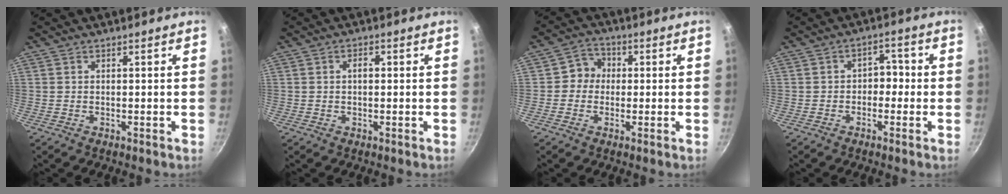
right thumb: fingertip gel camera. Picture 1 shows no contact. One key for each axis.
{"total": 1.8, "fx": 0.1, "fy": 1.0, "fz": 1.5, "tx": -0.022, "ty": 0.007, "tz": 0.001}
{"total": 5.0, "fx": -0.1, "fy": 4.5, "fz": 2.2, "tx": -0.011, "ty": 0.014, "tz": -0.015}
{"total": 3.5, "fx": -0.7, "fy": 2.5, "fz": 2.3, "tx": -0.014, "ty": 0.018, "tz": -0.021}